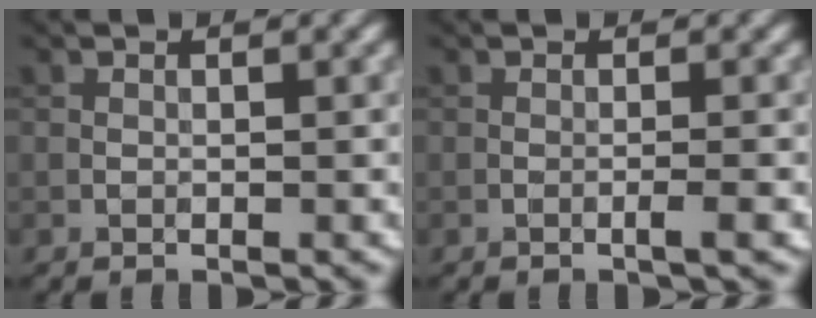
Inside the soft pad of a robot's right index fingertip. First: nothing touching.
{"total": 1.0, "force": [-0.3, 0.1, 0.9], "torque": [-0.014, 0.000, -0.009]}